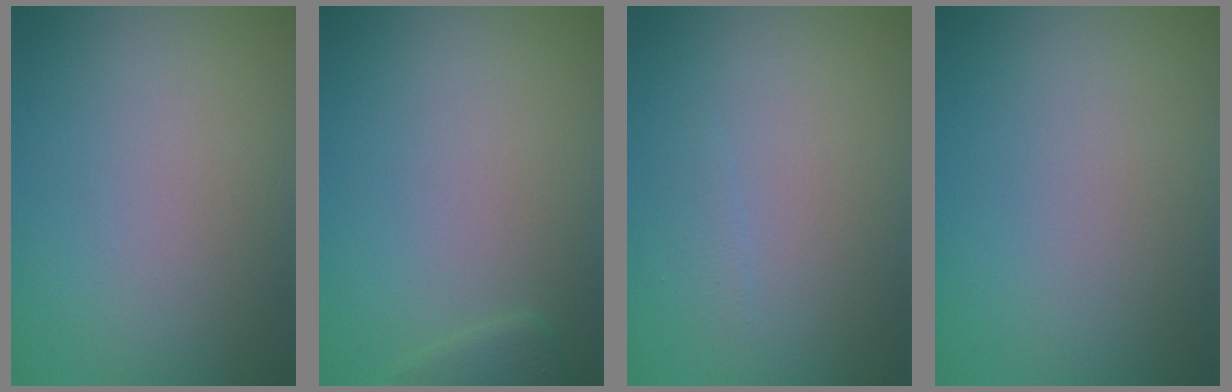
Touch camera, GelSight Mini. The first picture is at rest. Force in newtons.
{"total": 1.2, "press": 1.2, "slide": 0.1}
{"total": 0.6, "press": 0.6, "slide": 0.1}
{"total": 0.0}